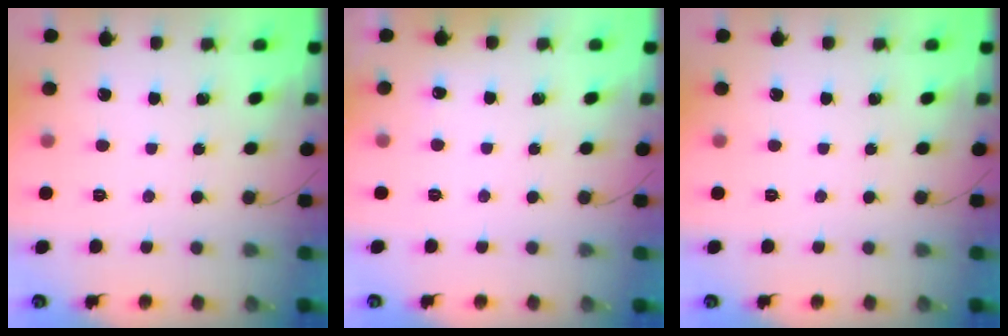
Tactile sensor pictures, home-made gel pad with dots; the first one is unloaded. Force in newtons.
{"total": 10.2, "press": 1.6, "slide": 10.1}
{"total": 0.0}